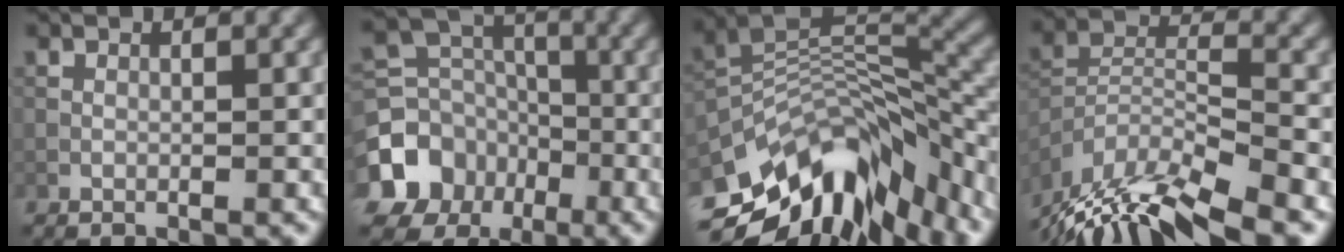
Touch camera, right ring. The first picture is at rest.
{"total": 11.9, "force": [-5.9, 9.7, 3.8], "torque": [-0.107, -0.028, -0.108]}
{"total": 12.6, "force": [-7.1, 5.6, 8.8], "torque": [-0.166, 0.026, -0.123]}
{"total": 11.8, "force": [-9.6, 2.8, 6.3], "torque": [-0.132, 0.005, -0.158]}